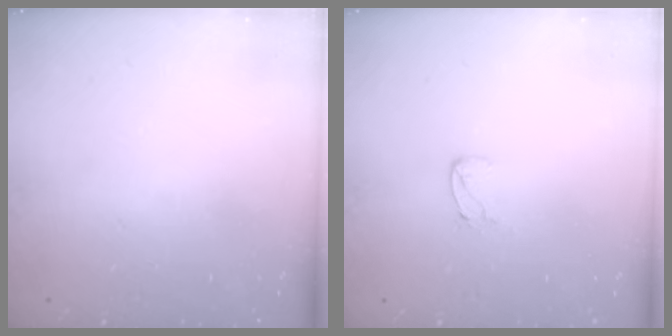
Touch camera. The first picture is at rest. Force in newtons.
{"total": 5.0, "press": 5.0, "slide": 0.5}